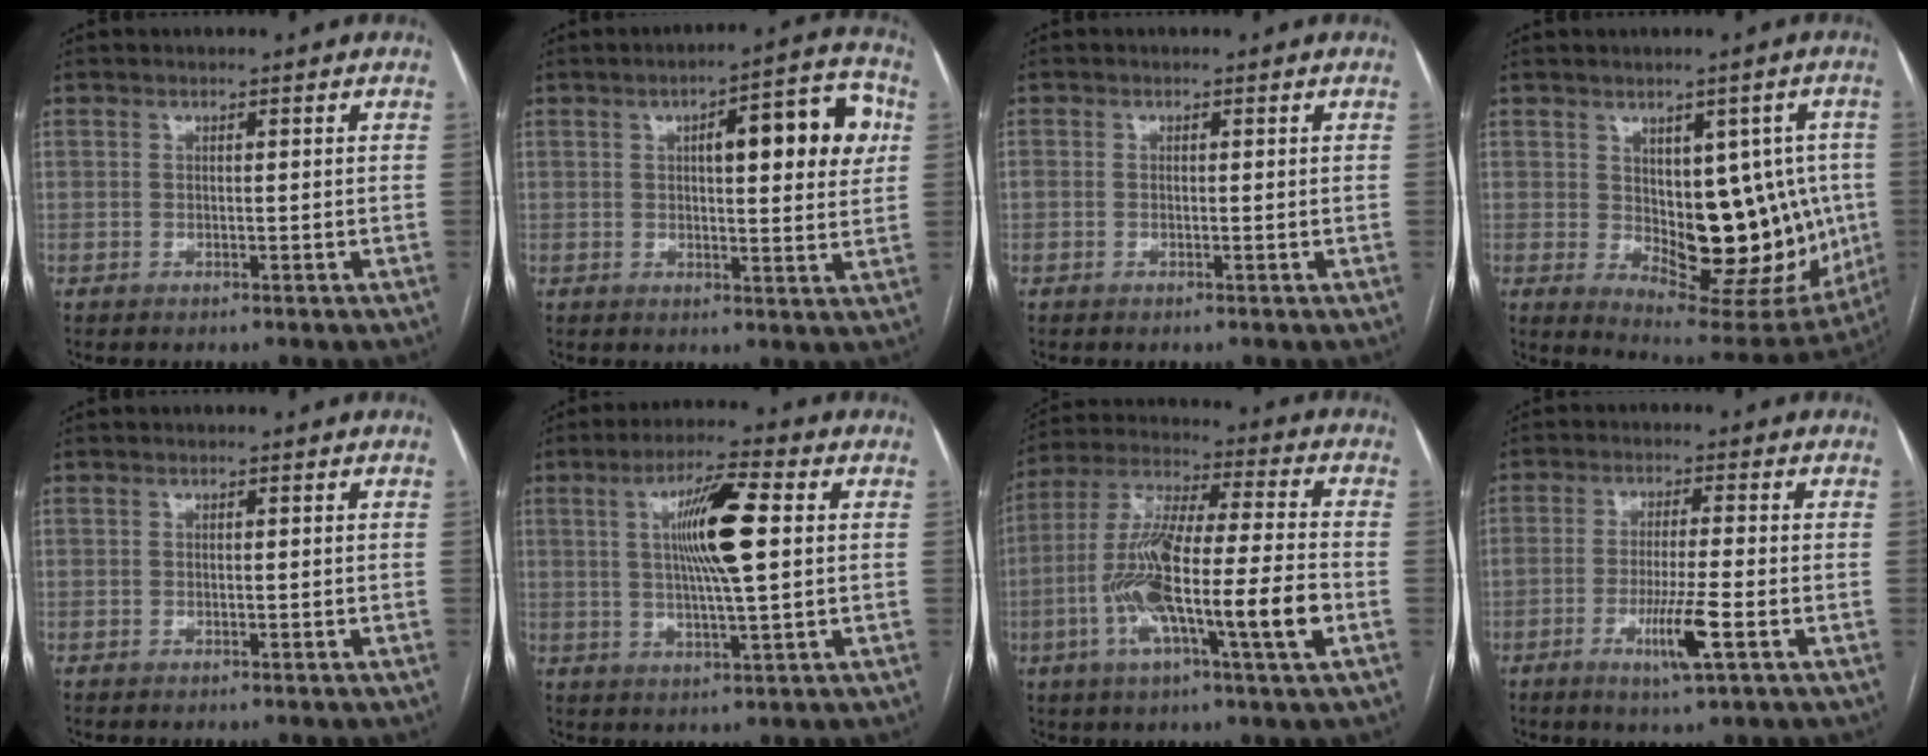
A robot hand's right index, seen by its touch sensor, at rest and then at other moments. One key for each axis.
{"total": 12.2, "fx": 3.2, "fy": 3.2, "fz": 11.3, "tx": -0.143, "ty": 0.026, "tz": 0.036}
{"total": 1.2, "fx": -0.2, "fy": 0.9, "fz": 0.7, "tx": -0.018, "ty": 0.005, "tz": -0.003}
{"total": 17.4, "fx": -0.4, "fy": 8.6, "fz": 15.1, "tx": -0.194, "ty": 0.000, "tz": 0.023}
{"total": 0.0}
{"total": 10.3, "fx": 1.9, "fy": 0.8, "fz": 10.1, "tx": -0.183, "ty": 0.006, "tz": 0.031}
{"total": 18.3, "fx": -4.7, "fy": 1.5, "fz": 17.6, "tx": -0.333, "ty": -0.004, "tz": -0.085}
{"total": 7.0, "fx": -2.6, "fy": -0.1, "fz": 6.4, "tx": -0.120, "ty": -0.015, "tz": -0.046}